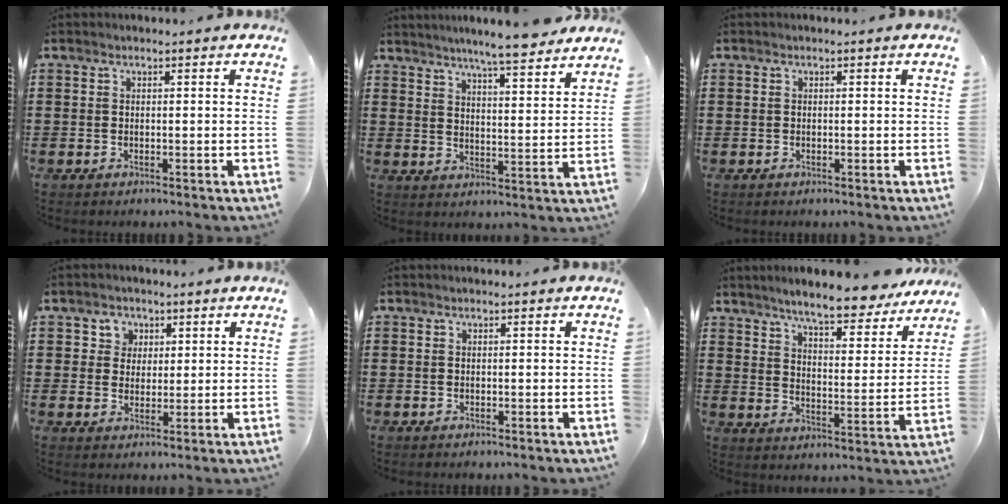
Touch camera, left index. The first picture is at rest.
{"total": 6.0, "force": [5.6, -0.6, 2.1], "torque": [-0.054, -0.033, 0.095]}
{"total": 0.0}
{"total": 3.2, "force": [1.5, 2.8, 0.1], "torque": [-0.011, 0.007, 0.025]}
{"total": 0.0}
{"total": 7.8, "force": [7.1, 0.3, 3.1], "torque": [-0.073, -0.047, 0.119]}